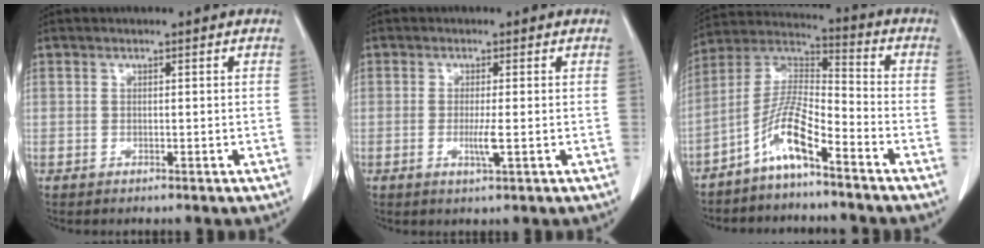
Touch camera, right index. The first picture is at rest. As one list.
[{"total": 3.0, "force": [-0.8, -0.1, 2.9], "torque": [-0.057, -0.007, -0.015]}, {"total": 9.2, "force": [-5.8, 1.2, 7.0], "torque": [-0.155, 0.012, -0.117]}]